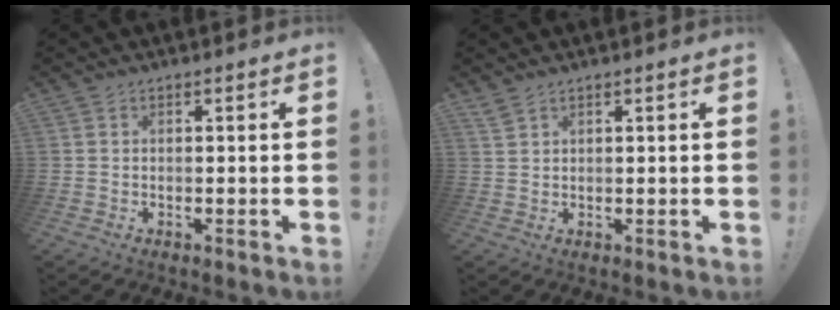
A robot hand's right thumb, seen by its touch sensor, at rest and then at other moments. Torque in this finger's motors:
{"motor_torque": [-0.53, 0.28, 0.09, 0.41, 0.00]}